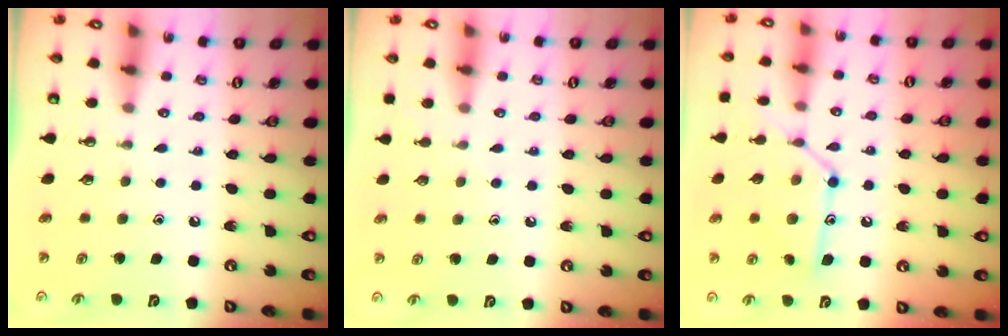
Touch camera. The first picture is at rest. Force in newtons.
{"total": 3.6, "press": 3.6, "slide": 0.4}
{"total": 13.8, "press": 13.8, "slide": 0.7}